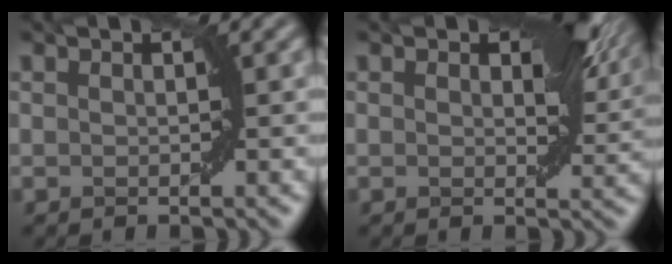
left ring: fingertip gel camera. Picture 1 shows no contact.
{"total": 6.2, "force": [2.4, 3.3, 4.7], "torque": [-0.058, -0.001, 0.034]}